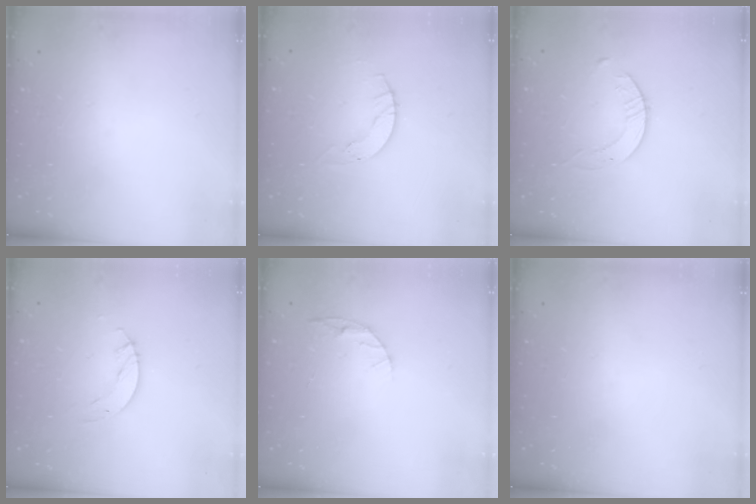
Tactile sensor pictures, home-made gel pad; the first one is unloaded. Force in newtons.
{"total": 4.0, "press": 4.0, "slide": 0.4}
{"total": 3.1, "press": 3.1, "slide": 0.4}
{"total": 4.0, "press": 4.0, "slide": 0.3}
{"total": 5.0, "press": 5.0, "slide": 0.4}
{"total": 0.0}